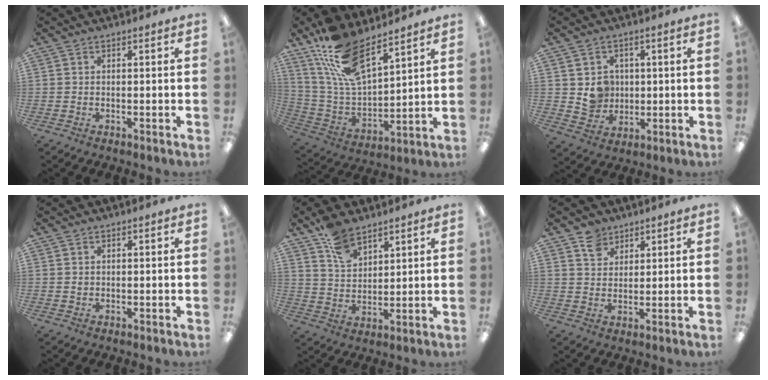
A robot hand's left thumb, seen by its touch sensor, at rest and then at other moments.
{"total": 17.2, "force": [12.1, 7.1, 10.0], "torque": [-0.200, -0.059, 0.223]}
{"total": 6.5, "force": [1.6, 6.1, 1.2], "torque": [-0.014, -0.004, 0.033]}
{"total": 0.8, "force": [0.2, 0.7, 0.3], "torque": [-0.008, 0.005, 0.003]}
{"total": 9.1, "force": [6.5, 4.9, 4.2], "torque": [-0.078, -0.024, 0.121]}
{"total": 5.1, "force": [3.6, 3.6, 0.7], "torque": [-0.005, -0.012, 0.066]}